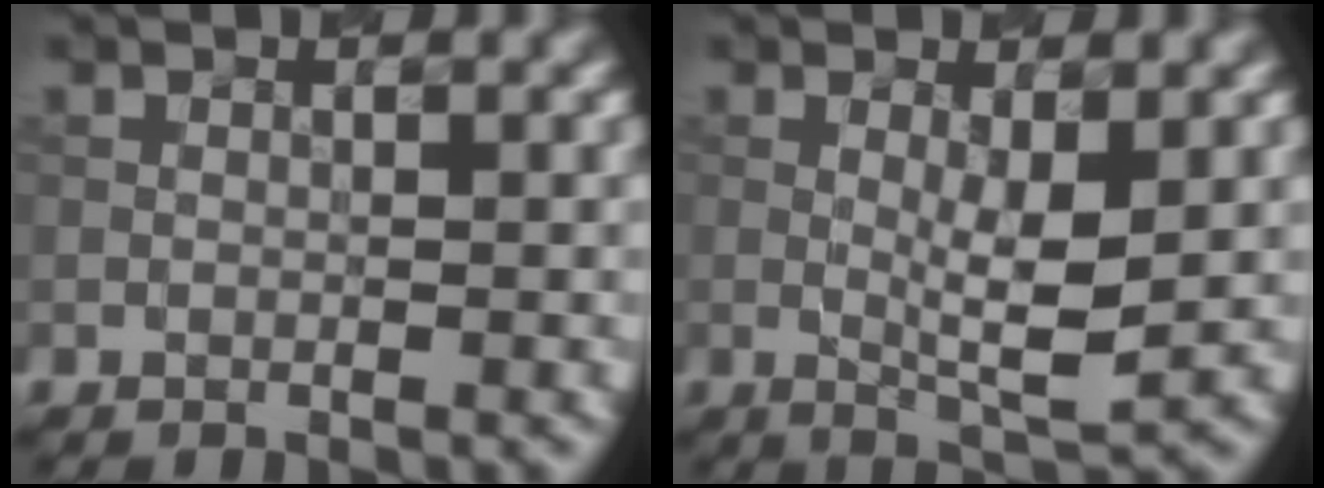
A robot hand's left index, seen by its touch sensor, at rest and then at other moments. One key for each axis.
{"total": 3.9, "fx": 0.3, "fy": 0.7, "fz": 3.8, "tx": -0.067, "ty": -0.010, "tz": 0.008}